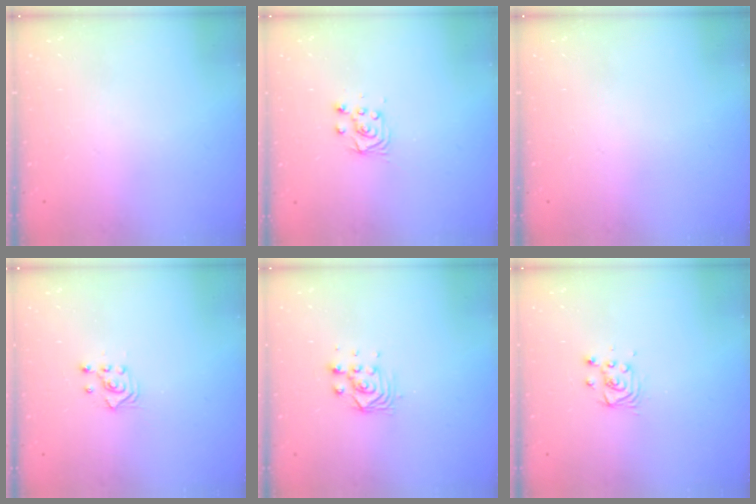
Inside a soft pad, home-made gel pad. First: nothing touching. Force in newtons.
{"total": 6.1, "press": 6.1, "slide": 0.5}
{"total": 0.0}
{"total": 2.9, "press": 2.9, "slide": 0.2}
{"total": 3.5, "press": 3.4, "slide": 0.8}
{"total": 3.3, "press": 3.3, "slide": 0.3}